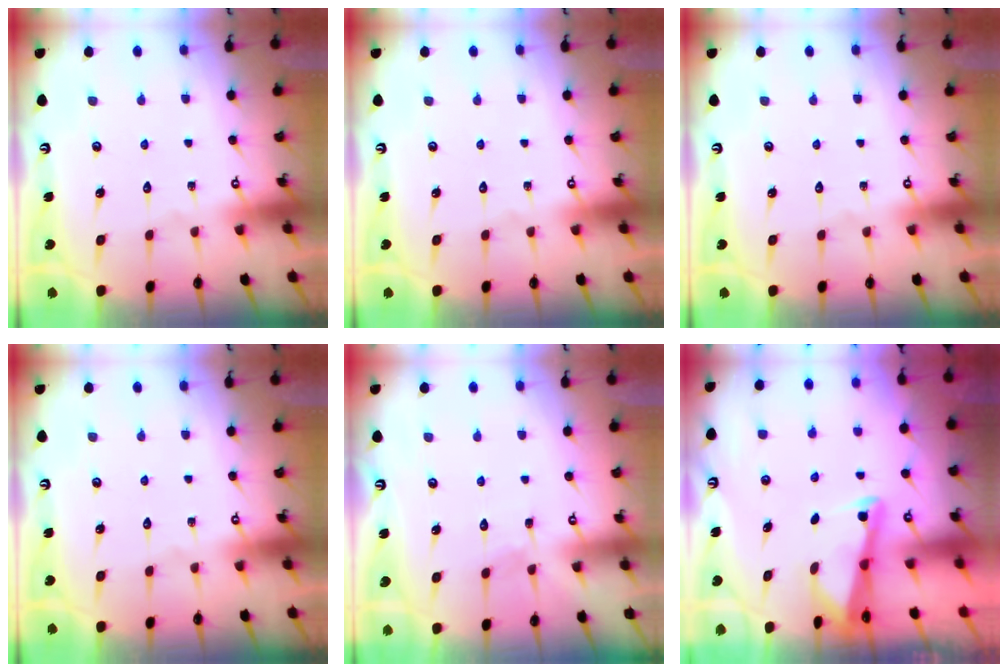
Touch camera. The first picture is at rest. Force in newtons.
{"total": 0.0}
{"total": 0.0}
{"total": 0.0}
{"total": 3.7, "press": 3.7, "slide": 0.4}
{"total": 2.5, "press": 2.5, "slide": 0.1}